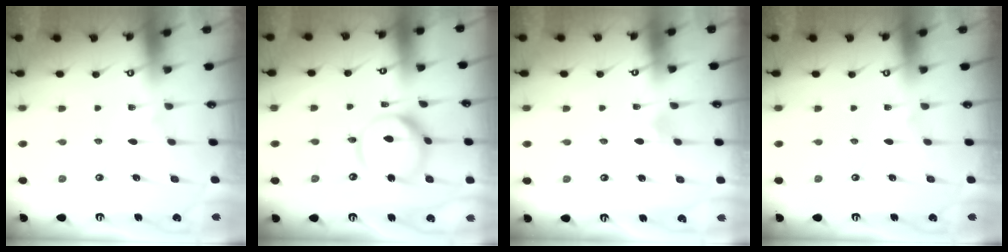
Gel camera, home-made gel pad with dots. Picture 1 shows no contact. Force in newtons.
{"total": 12.8, "press": 12.7, "slide": 1.4}
{"total": 2.4, "press": 2.4, "slide": 0.1}
{"total": 0.0}